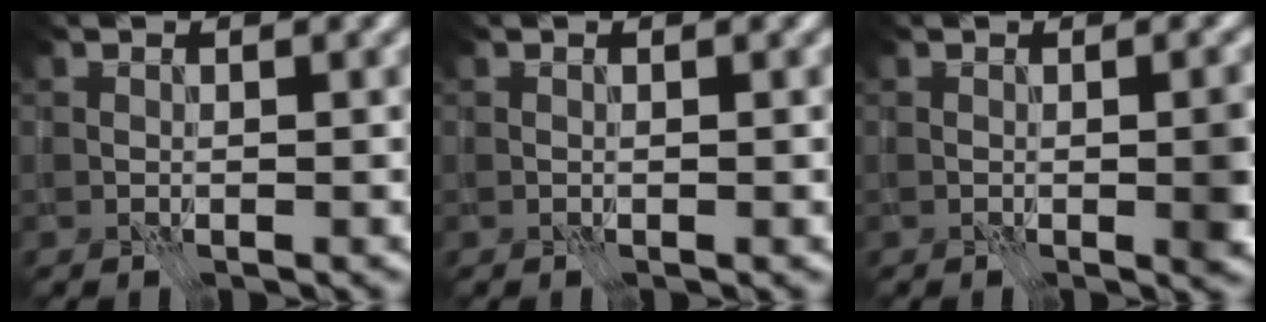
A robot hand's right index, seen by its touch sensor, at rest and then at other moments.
{"total": 0.0}
{"total": 2.5, "force": [-0.3, 0.4, 2.4], "torque": [-0.035, 0.001, -0.007]}